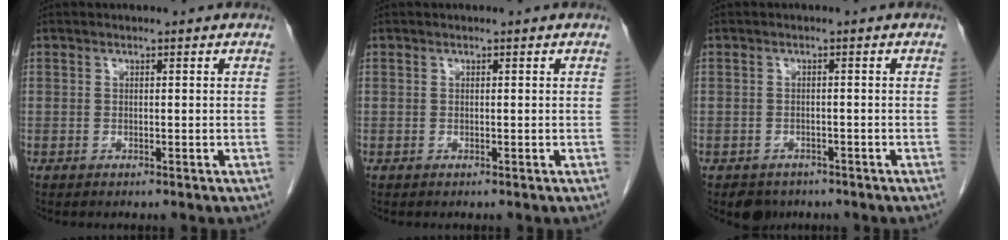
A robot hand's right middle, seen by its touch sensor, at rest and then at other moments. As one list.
[{"total": 0.0}, {"total": 3.2, "force": [-2.4, 2.1, 0.5], "torque": [-0.011, 0.003, -0.034]}]